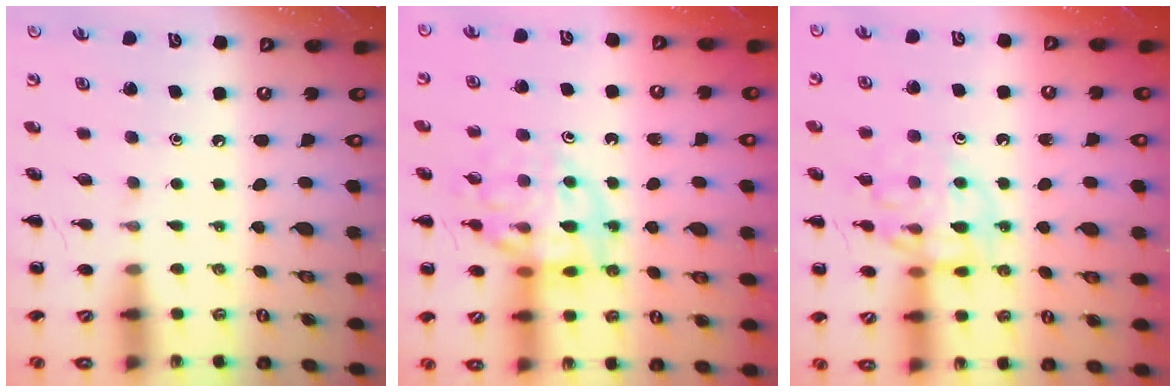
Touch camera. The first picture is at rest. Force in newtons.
{"total": 13.3, "press": 13.2, "slide": 2.0}
{"total": 11.7, "press": 11.6, "slide": 1.1}